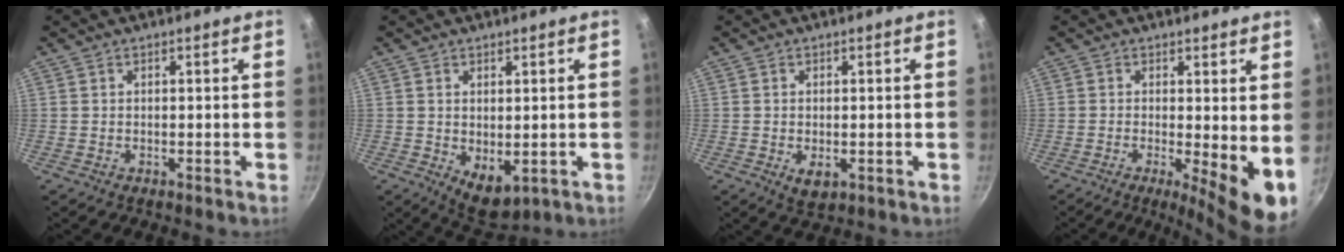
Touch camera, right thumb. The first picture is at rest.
{"total": 6.0, "force": [0.0, 3.5, 4.9], "torque": [-0.061, -0.016, 0.012]}
{"total": 3.5, "force": [-0.7, 2.0, 2.7], "torque": [-0.044, -0.011, -0.008]}
{"total": 8.9, "force": [-0.6, 2.3, 8.5], "torque": [-0.109, -0.015, -0.006]}